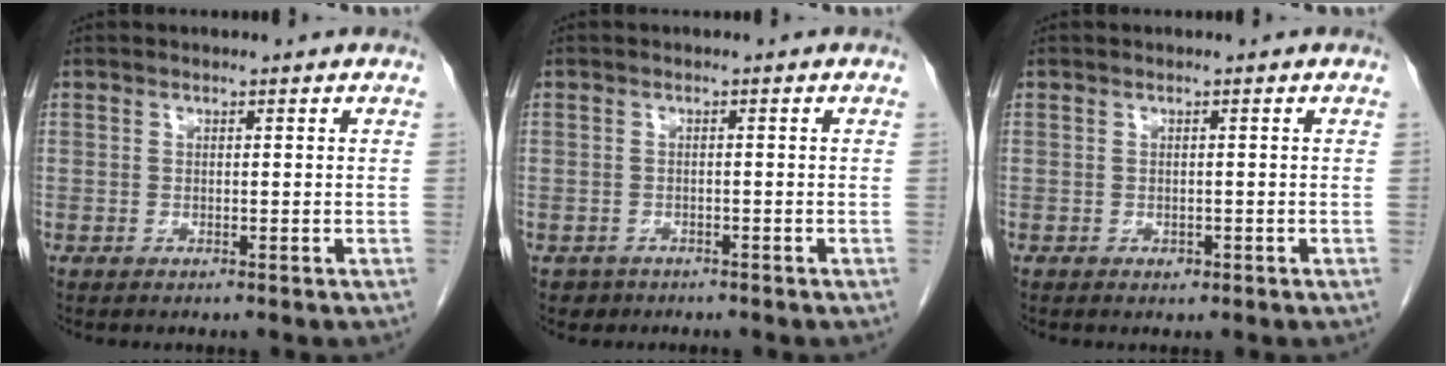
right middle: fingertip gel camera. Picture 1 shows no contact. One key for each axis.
{"total": 1.6, "fx": -1.2, "fy": 1.1, "fz": -0.1, "tx": -0.008, "ty": 0.003, "tz": -0.018}
{"total": 0.7, "fx": -0.3, "fy": 0.5, "fz": 0.4, "tx": -0.006, "ty": 0.001, "tz": -0.003}